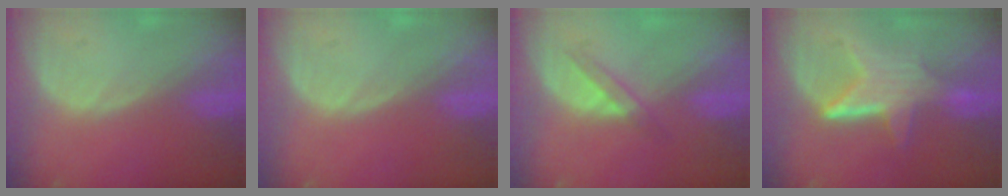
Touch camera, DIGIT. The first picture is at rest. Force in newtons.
{"total": 0.0}
{"total": 2.6, "press": 2.4, "slide": 1.0}
{"total": 6.6, "press": 6.0, "slide": 2.7}